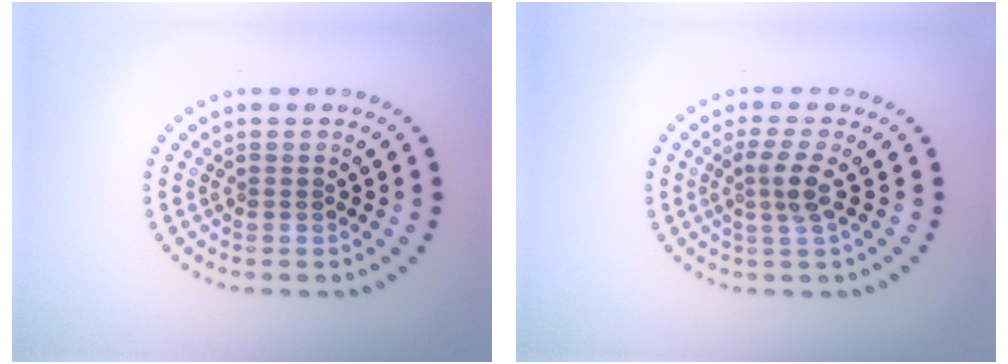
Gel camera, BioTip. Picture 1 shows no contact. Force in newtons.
{"total": 2.4, "press": 1.8, "slide": 1.5}